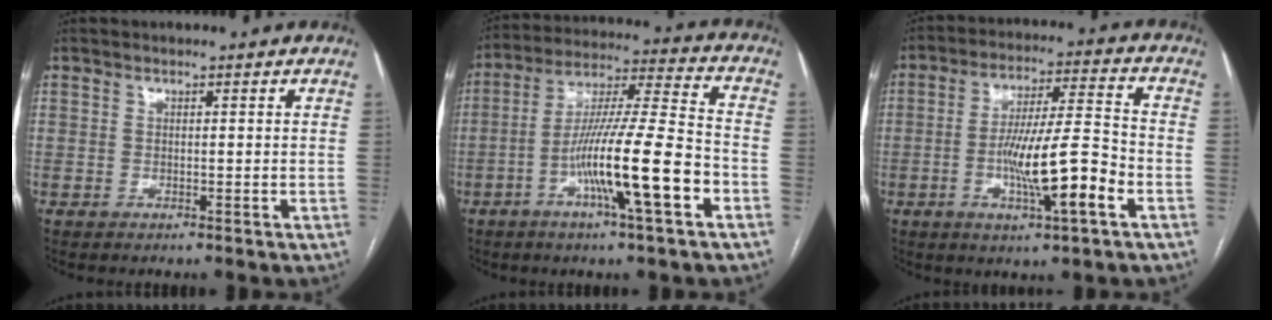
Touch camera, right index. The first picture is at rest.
{"total": 15.8, "force": [-6.0, 0.3, 14.6], "torque": [-0.260, -0.003, -0.107]}
{"total": 13.1, "force": [-4.3, 1.1, 12.3], "torque": [-0.211, 0.001, -0.071]}